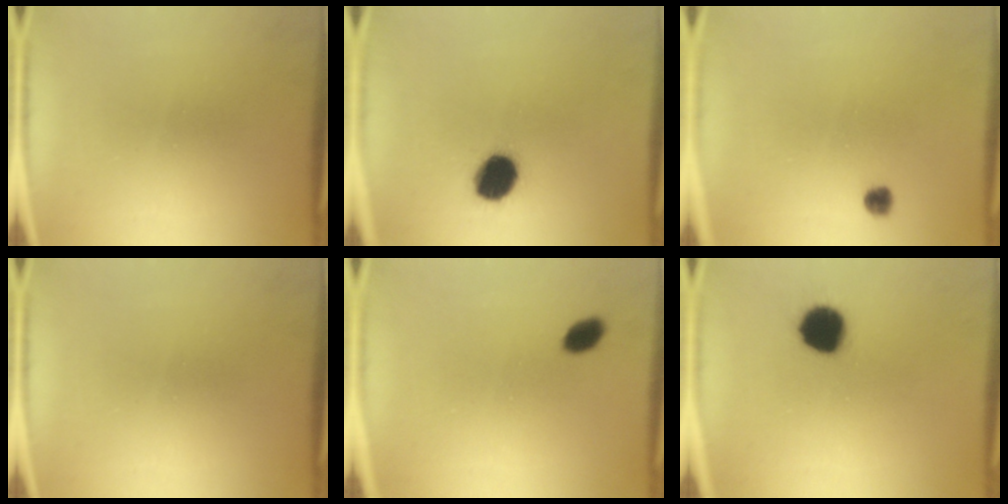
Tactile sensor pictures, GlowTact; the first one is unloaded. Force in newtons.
{"total": 8.8}
{"total": 2.4}
{"total": 0.0}
{"total": 3.1}
{"total": 10.1}